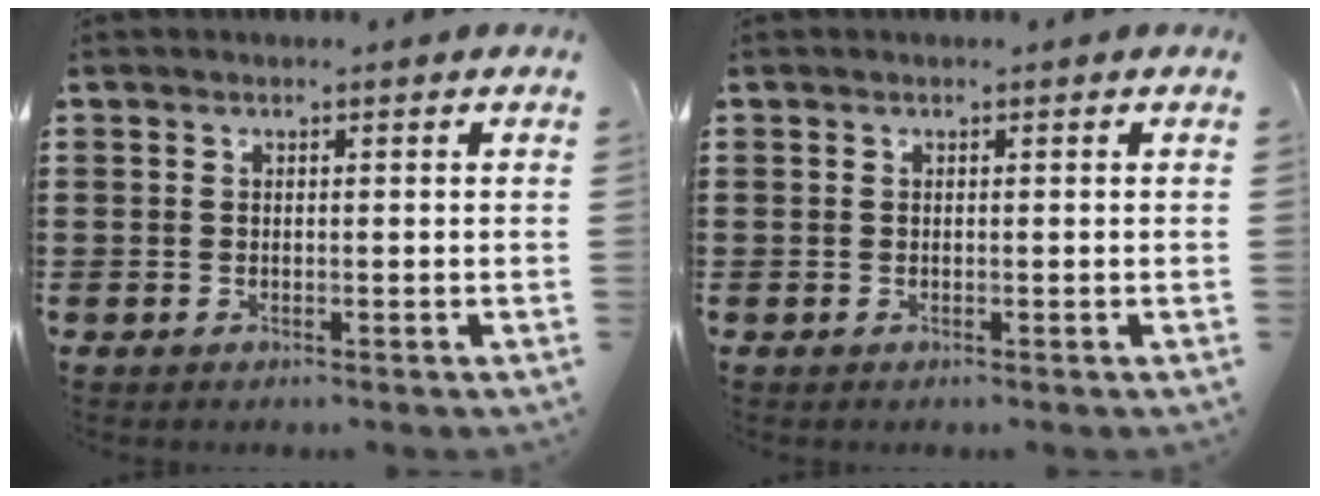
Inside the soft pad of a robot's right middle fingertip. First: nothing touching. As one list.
[{"total": 0.0}]